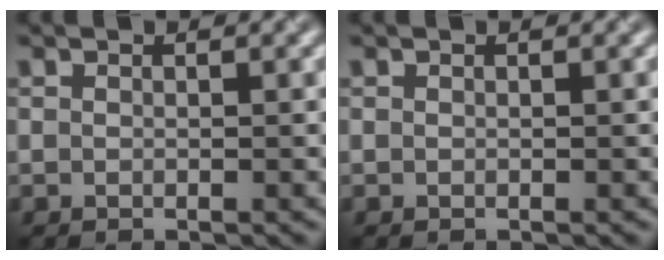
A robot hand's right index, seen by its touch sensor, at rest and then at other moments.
{"total": 0.0}